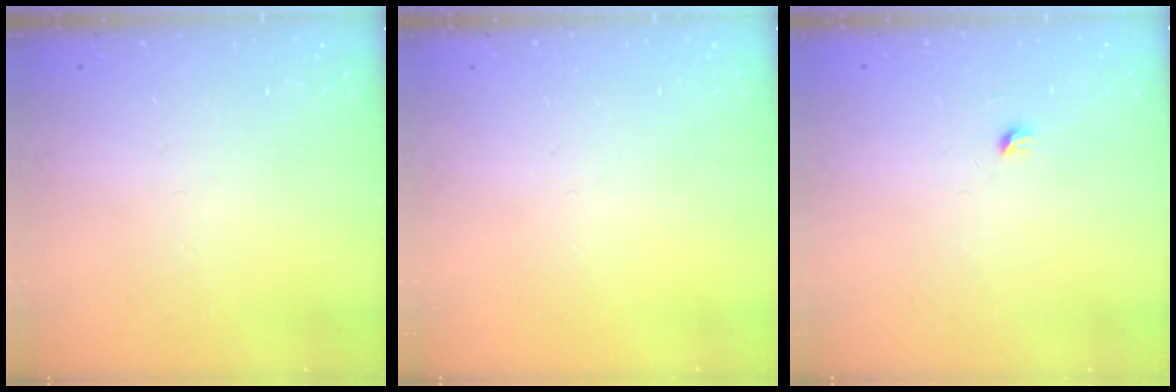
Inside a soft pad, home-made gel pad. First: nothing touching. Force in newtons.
{"total": 0.0}
{"total": 2.9, "press": 2.9, "slide": 0.4}